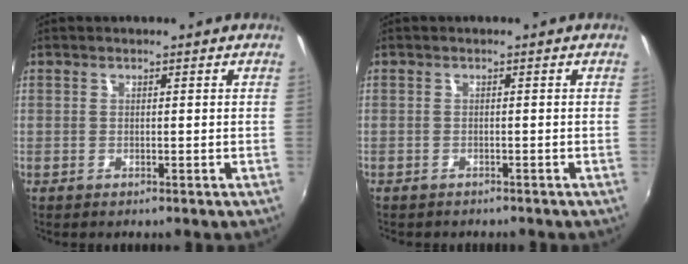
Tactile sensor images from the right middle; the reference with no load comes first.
{"total": 1.6, "force": [-1.4, 0.5, 0.4], "torque": [-0.014, -0.007, -0.017]}